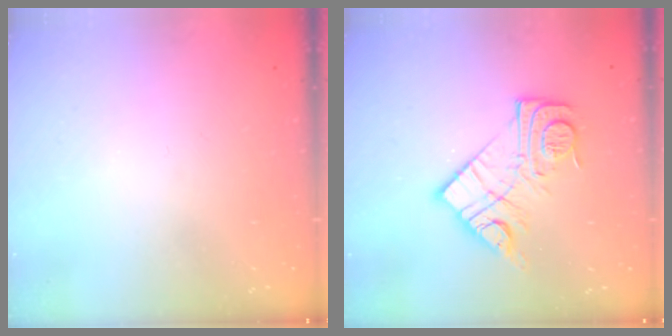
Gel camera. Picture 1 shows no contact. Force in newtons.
{"total": 14.6, "press": 14.5, "slide": 0.8}